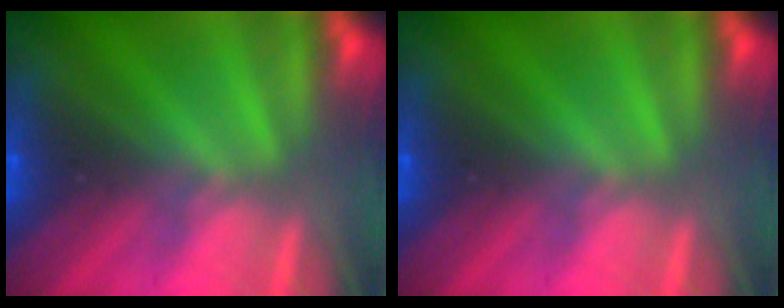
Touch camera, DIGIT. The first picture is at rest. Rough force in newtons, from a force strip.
{"total": 0.0}